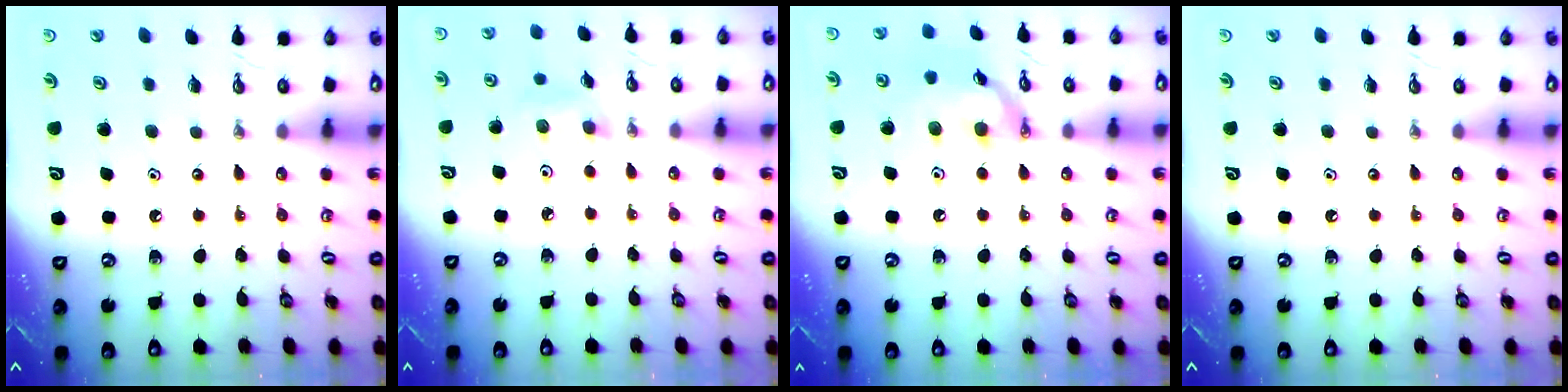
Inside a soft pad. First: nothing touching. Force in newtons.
{"total": 3.6, "press": 3.5, "slide": 0.7}
{"total": 12.8, "press": 12.8, "slide": 0.5}
{"total": 0.0}